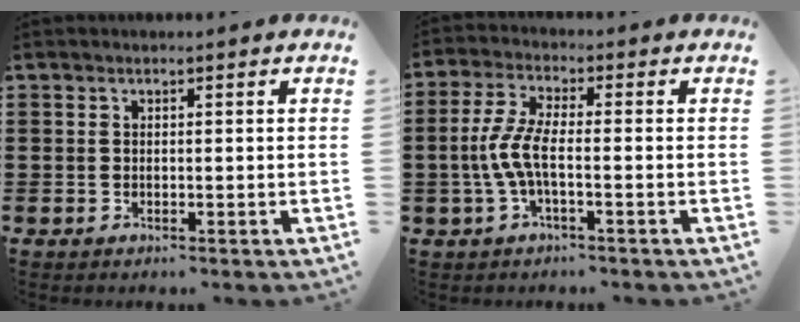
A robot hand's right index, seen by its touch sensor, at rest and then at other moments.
{"total": 6.0, "force": [-1.5, 1.6, 5.6], "torque": [-0.141, -0.013, -0.040]}